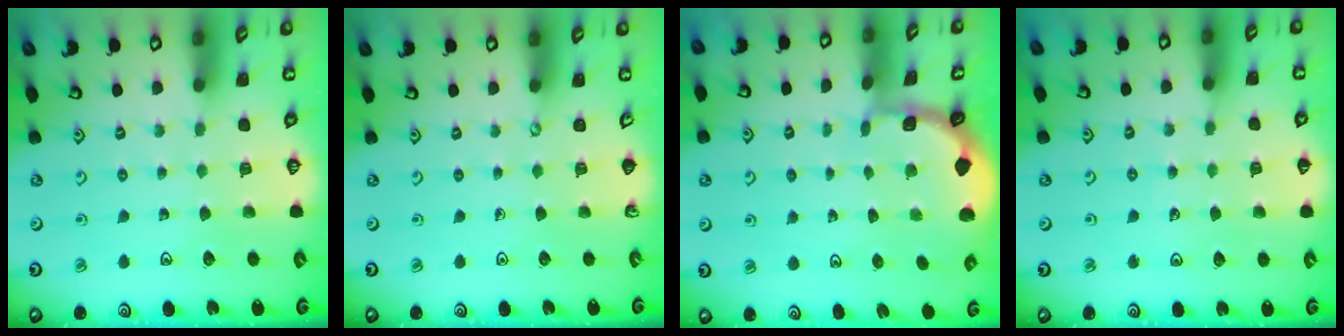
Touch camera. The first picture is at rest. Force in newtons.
{"total": 0.0}
{"total": 1.3, "press": 1.2, "slide": 0.1}
{"total": 4.3, "press": 4.3, "slide": 0.7}